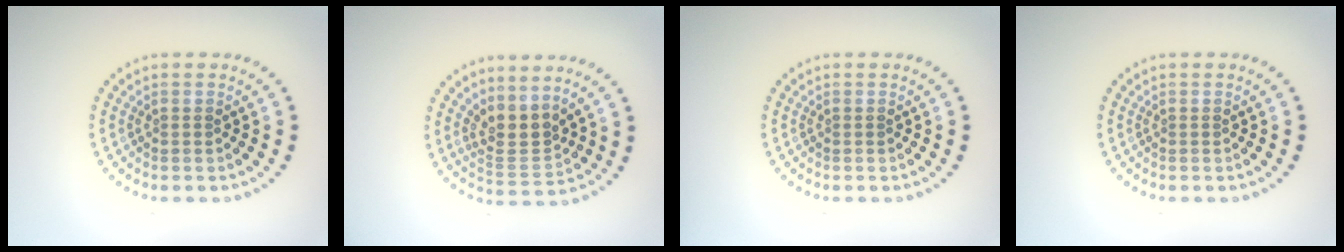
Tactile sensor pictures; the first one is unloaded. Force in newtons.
{"total": 3.0, "press": 2.3, "slide": 1.9}
{"total": 0.0}
{"total": 0.0}